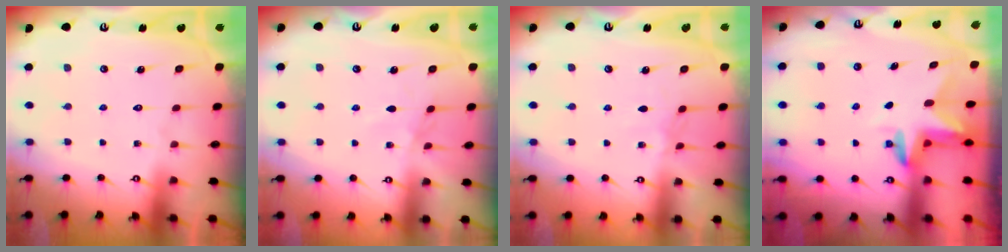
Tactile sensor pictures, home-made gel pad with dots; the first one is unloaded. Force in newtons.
{"total": 2.1, "press": 2.0, "slide": 0.4}
{"total": 2.9, "press": 2.9, "slide": 0.5}
{"total": 2.9, "press": 2.9, "slide": 0.2}